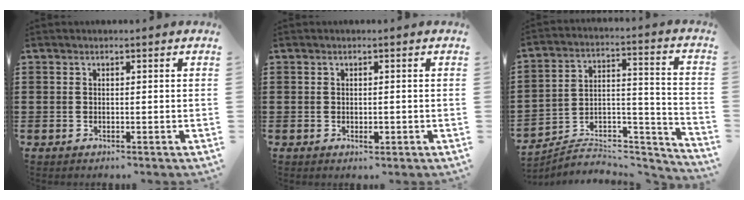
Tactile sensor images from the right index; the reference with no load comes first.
{"total": 1.3, "force": [-0.3, 0.7, 1.1], "torque": [-0.019, 0.000, -0.006]}
{"total": 5.1, "force": [-4.5, 2.1, 1.1], "torque": [-0.015, 0.002, -0.088]}